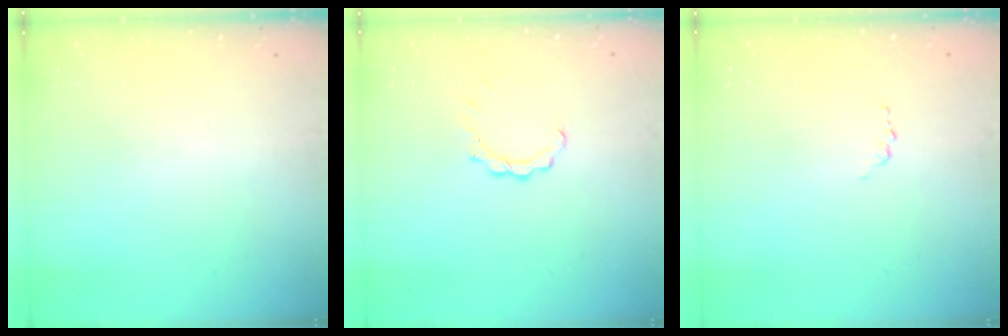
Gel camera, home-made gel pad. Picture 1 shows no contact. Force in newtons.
{"total": 3.6, "press": 3.6, "slide": 0.3}
{"total": 1.2, "press": 1.2, "slide": 0.2}